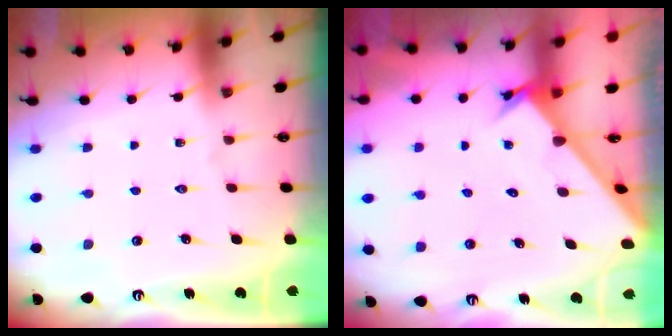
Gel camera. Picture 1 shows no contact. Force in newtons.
{"total": 2.7, "press": 2.7, "slide": 0.3}